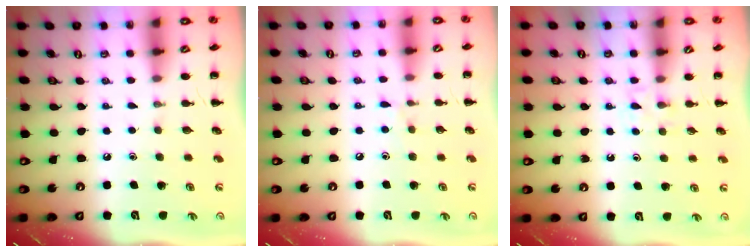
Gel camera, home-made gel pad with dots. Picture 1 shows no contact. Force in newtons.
{"total": 5.0, "press": 4.7, "slide": 1.9}
{"total": 2.9, "press": 2.7, "slide": 1.2}